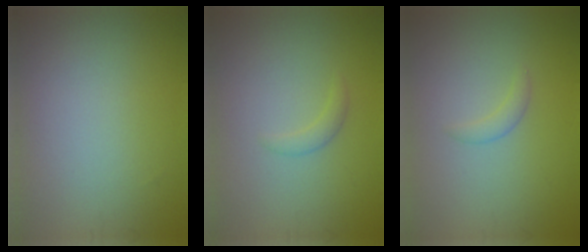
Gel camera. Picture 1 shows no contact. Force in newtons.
{"total": 1.0, "press": 1.0, "slide": 0.1}
{"total": 1.1, "press": 1.1, "slide": 0.1}